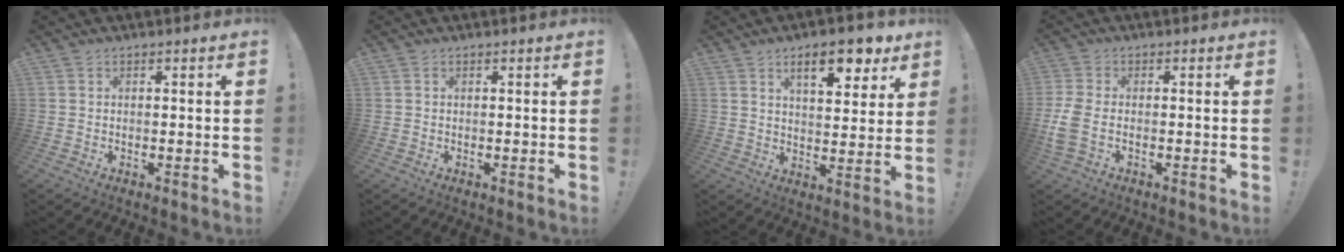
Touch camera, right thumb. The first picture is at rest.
{"total": 0.0}
{"total": 11.6, "force": [6.5, 4.2, 8.7], "torque": [-0.115, -0.028, 0.105]}
{"total": 5.8, "force": [-1.7, 3.0, 4.7], "torque": [-0.110, -0.005, -0.028]}